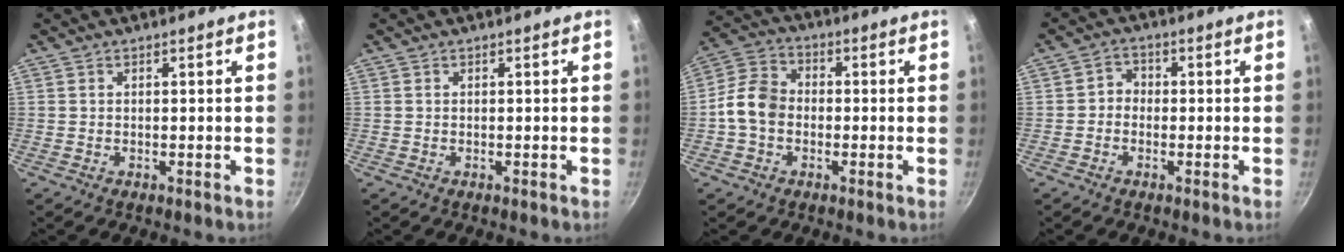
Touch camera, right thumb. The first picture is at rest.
{"total": 0.0}
{"total": 8.5, "force": [-1.4, 6.6, 5.1], "torque": [-0.076, 0.027, -0.045]}
{"total": 2.8, "force": [-0.7, 2.4, 1.1], "torque": [-0.002, 0.013, -0.021]}